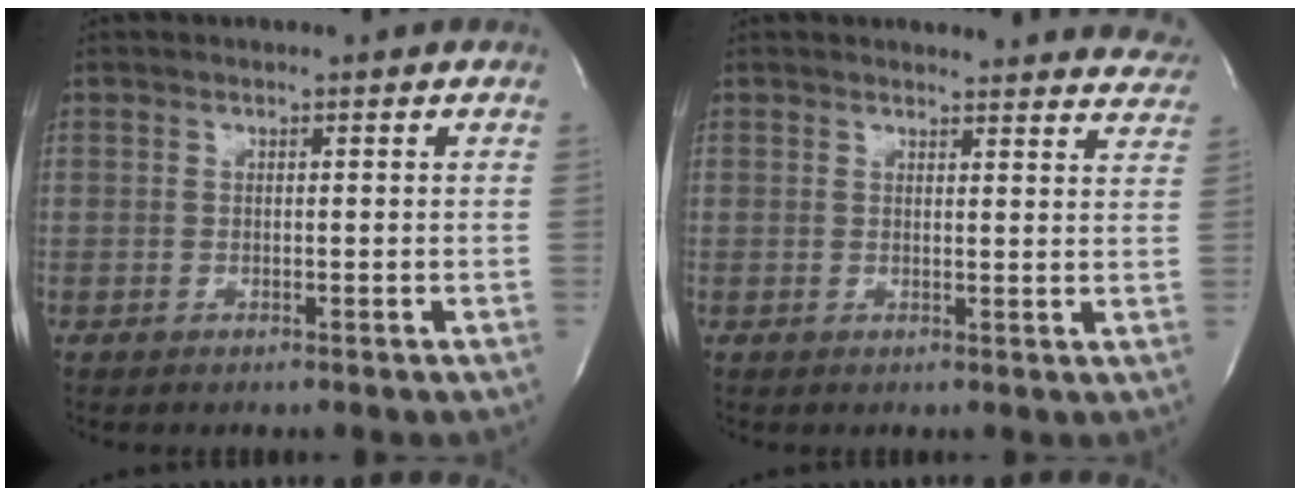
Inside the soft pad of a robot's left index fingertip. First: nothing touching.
{"total": 15.9, "force": [15.5, 3.1, 2.3], "torque": [-0.004, -0.050, 0.148]}